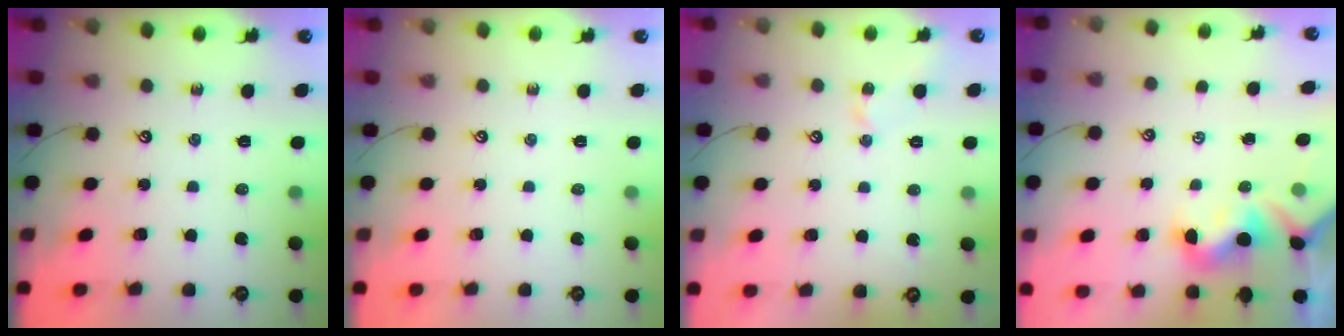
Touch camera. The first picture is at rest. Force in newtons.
{"total": 0.0}
{"total": 2.8, "press": 2.7, "slide": 0.6}
{"total": 2.2, "press": 2.1, "slide": 0.7}